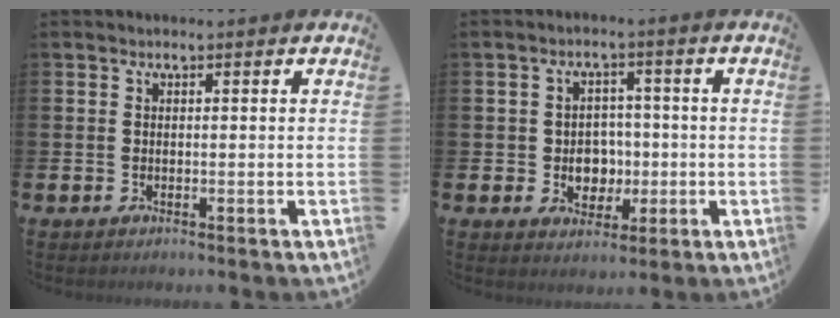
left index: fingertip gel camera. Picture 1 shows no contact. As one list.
[{"total": 4.1, "force": [-0.3, 3.8, 1.4], "torque": [-0.024, 0.001, -0.014]}]